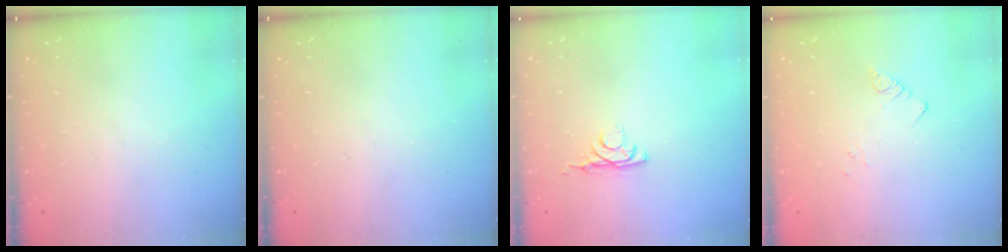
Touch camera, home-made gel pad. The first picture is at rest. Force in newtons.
{"total": 0.0}
{"total": 3.4, "press": 3.3, "slide": 0.6}
{"total": 1.9, "press": 1.9, "slide": 0.2}